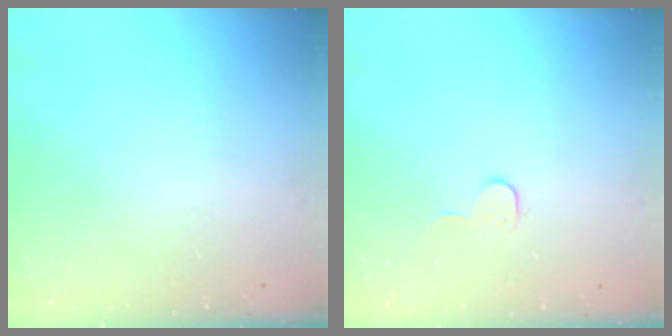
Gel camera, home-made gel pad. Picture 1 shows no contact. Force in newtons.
{"total": 5.7, "press": 5.7, "slide": 0.2}